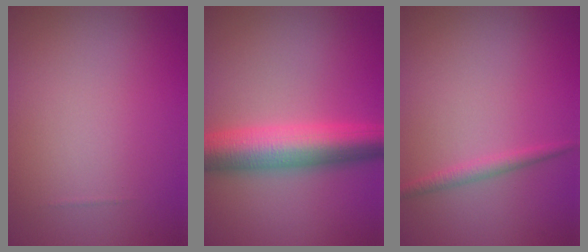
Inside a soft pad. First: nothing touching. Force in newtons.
{"total": 7.0, "press": 7.0, "slide": 0.1}
{"total": 1.3, "press": 1.3, "slide": 0.0}